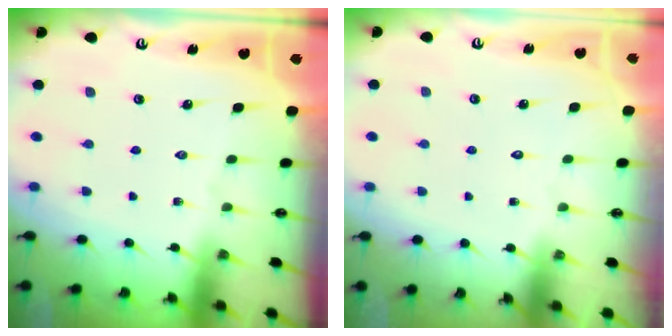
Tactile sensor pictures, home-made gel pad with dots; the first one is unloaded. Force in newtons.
{"total": 1.7, "press": 1.7, "slide": 0.1}